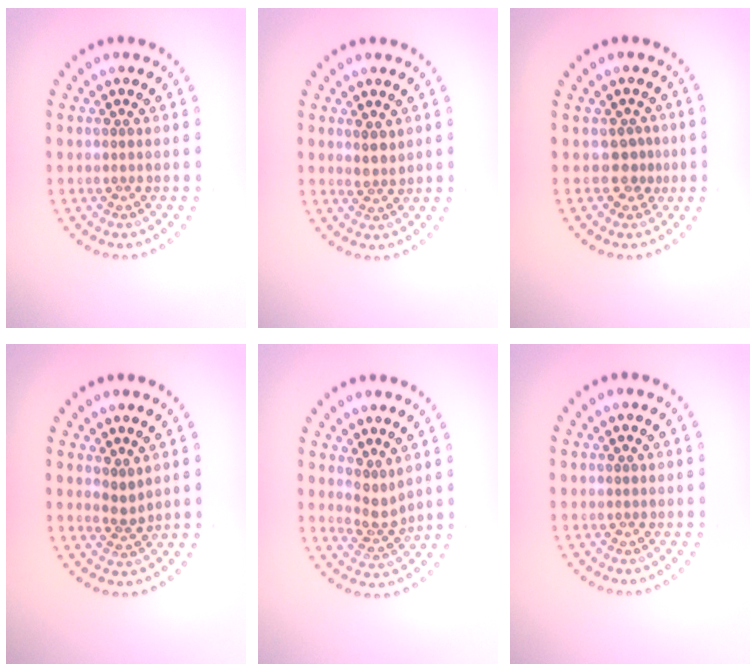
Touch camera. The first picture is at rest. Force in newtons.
{"total": 1.6, "press": 1.3, "slide": 0.9}
{"total": 1.9, "press": 1.4, "slide": 1.2}
{"total": 1.8, "press": 1.3, "slide": 1.3}
{"total": 2.2, "press": 1.6, "slide": 1.5}
{"total": 0.0}